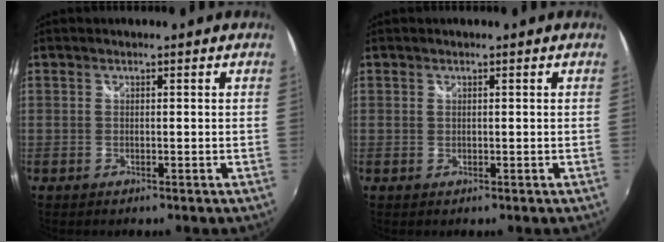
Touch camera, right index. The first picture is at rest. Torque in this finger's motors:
{"motor_torque": [-0.16, 0.09, -0.02, -0.01]}